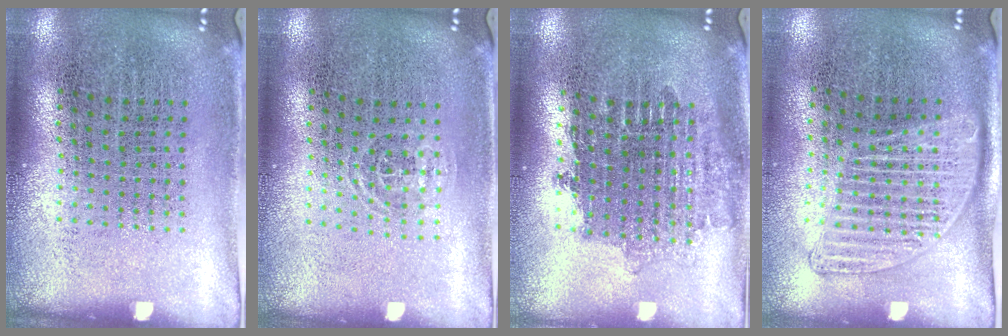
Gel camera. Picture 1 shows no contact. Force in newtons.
{"total": 0.8, "press": 0.5, "slide": 0.6}
{"total": 1.7, "press": 1.4, "slide": 1.0}
{"total": 1.4, "press": 1.3, "slide": 0.6}